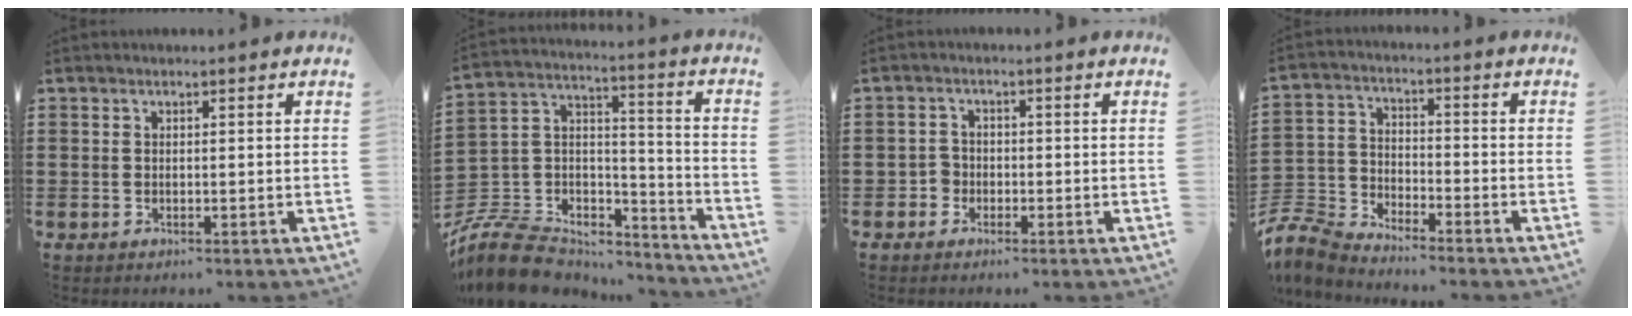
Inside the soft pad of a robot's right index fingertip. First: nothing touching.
{"total": 10.2, "force": [-8.1, 5.4, 3.1], "torque": [-0.094, 0.013, -0.158]}
{"total": 2.2, "force": [-1.1, 1.8, 0.5], "torque": [-0.016, 0.003, -0.025]}
{"total": 6.4, "force": [-6.2, 1.3, 1.1], "torque": [-0.058, -0.004, -0.134]}